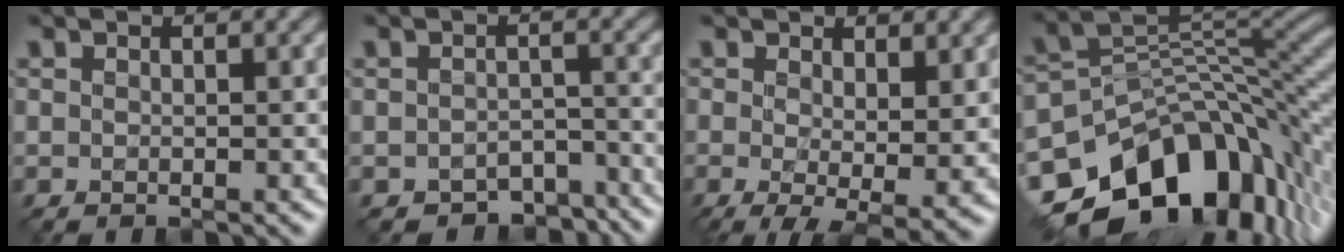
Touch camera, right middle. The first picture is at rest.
{"total": 4.0, "force": [-3.4, 1.9, 1.1], "torque": [-0.006, -0.009, -0.042]}
{"total": 6.1, "force": [-0.2, 2.4, 5.6], "torque": [-0.100, -0.023, 0.005]}
{"total": 13.8, "force": [-6.1, 8.9, 8.6], "torque": [-0.155, 0.004, -0.102]}